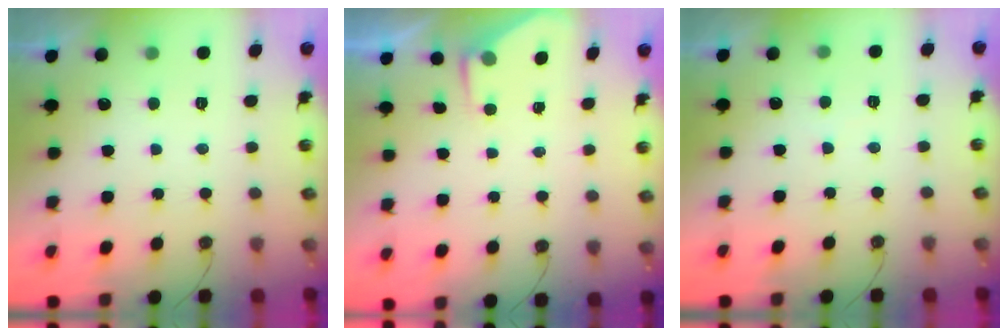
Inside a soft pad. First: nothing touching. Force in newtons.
{"total": 2.8, "press": 2.8, "slide": 0.5}
{"total": 1.5, "press": 1.5, "slide": 0.4}